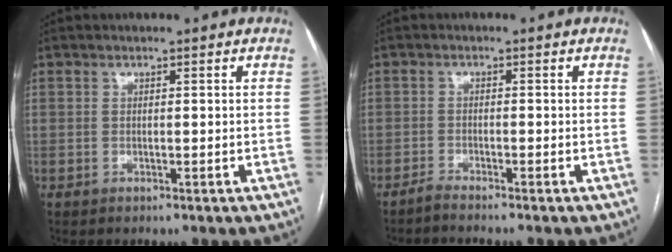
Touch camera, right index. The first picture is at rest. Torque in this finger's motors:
{"motor_torque": [-0.10, -0.52, 0.00, -0.01]}